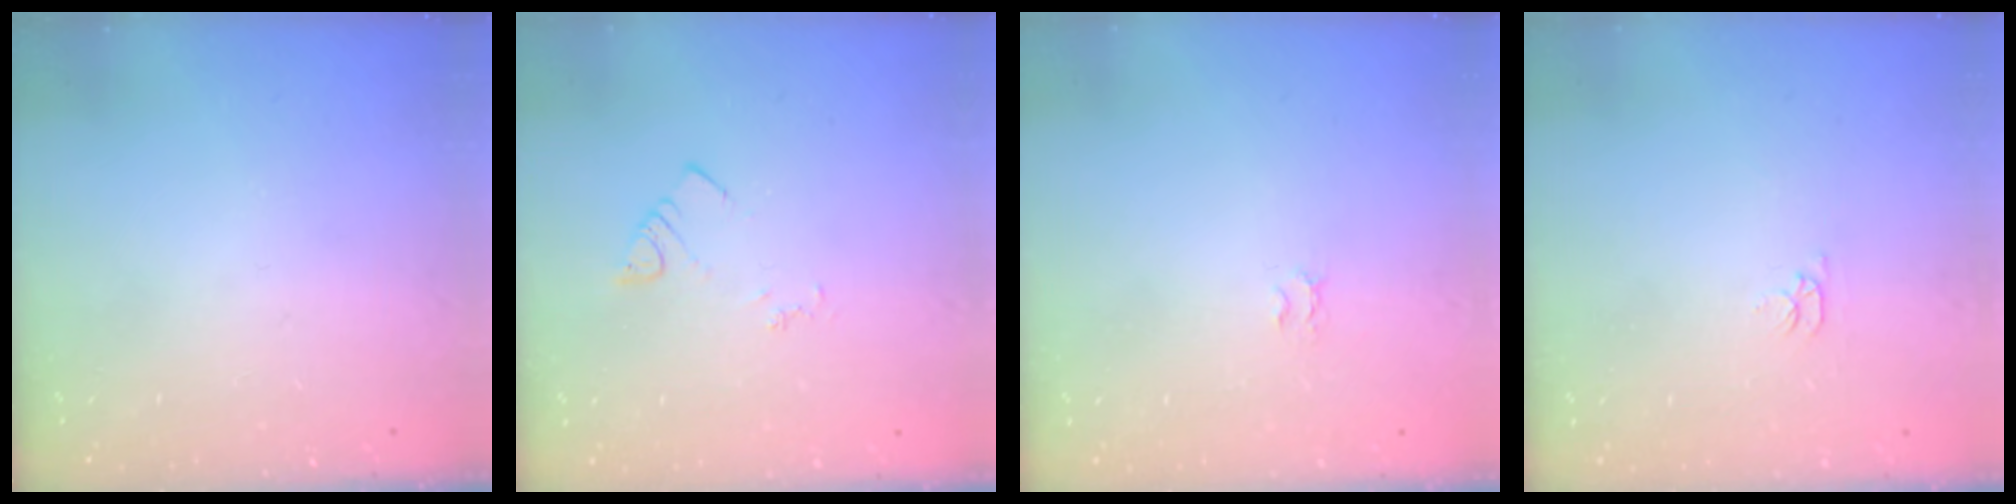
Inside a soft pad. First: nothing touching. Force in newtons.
{"total": 2.9, "press": 2.8, "slide": 0.4}
{"total": 1.9, "press": 1.9, "slide": 0.2}
{"total": 2.7, "press": 2.7, "slide": 0.4}